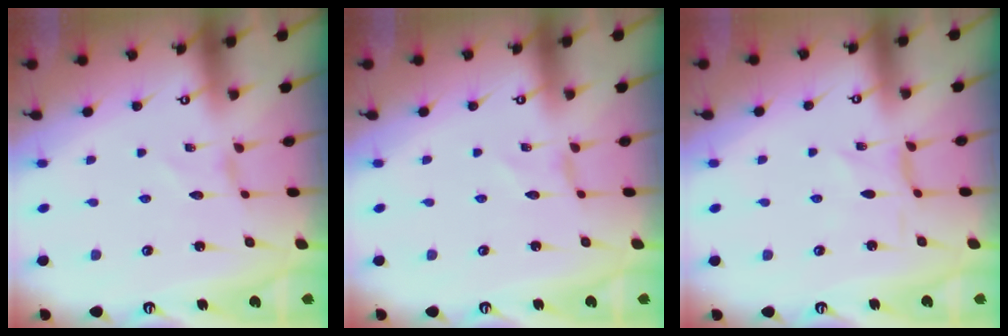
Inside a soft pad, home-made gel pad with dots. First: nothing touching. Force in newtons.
{"total": 0.0}
{"total": 0.0}